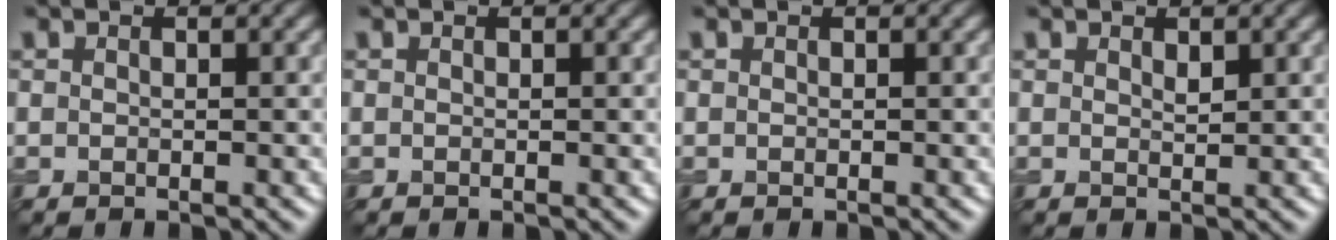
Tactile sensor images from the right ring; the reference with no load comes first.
{"total": 0.0}
{"total": 0.0}
{"total": 0.7, "force": [0.5, 0.3, 0.5], "torque": [-0.011, -0.003, 0.010]}